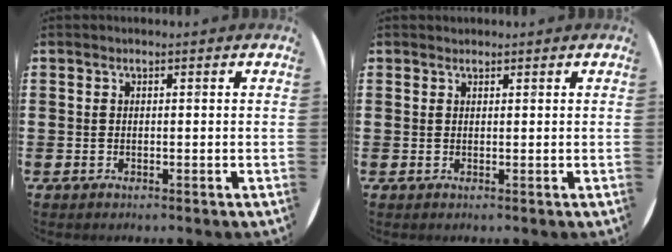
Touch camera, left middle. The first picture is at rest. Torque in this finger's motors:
{"motor_torque": [0.46, -0.46, -0.02, 0.00]}